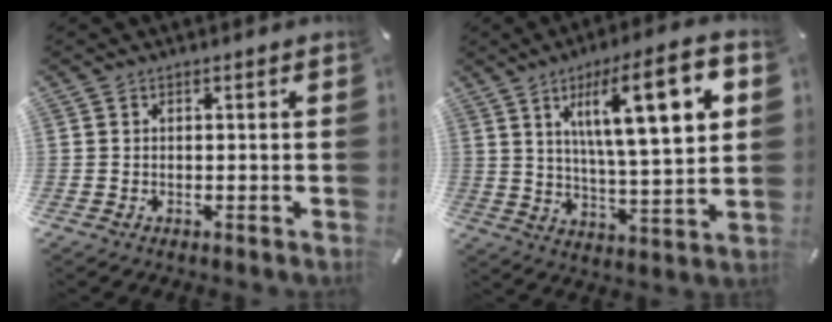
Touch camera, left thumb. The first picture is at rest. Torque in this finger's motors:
{"motor_torque": [2.50, 2.52, 1.49, -1.29, 0.47]}